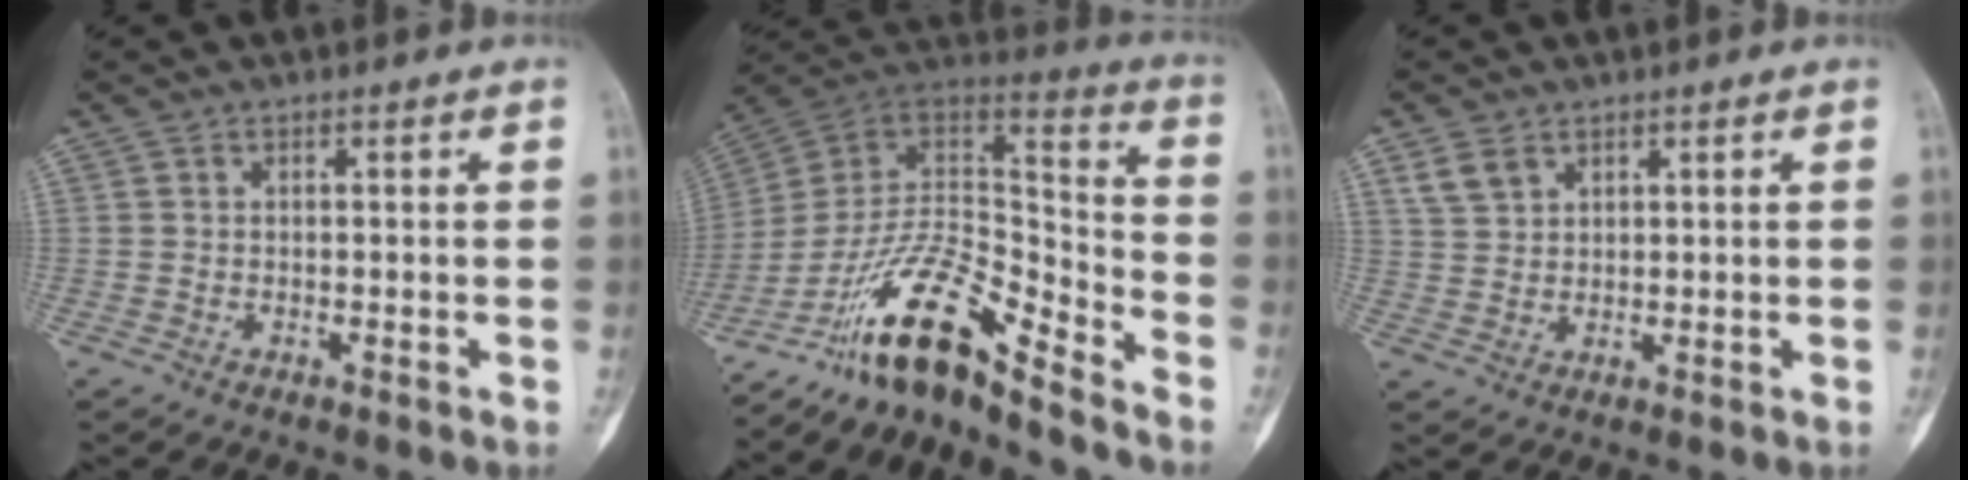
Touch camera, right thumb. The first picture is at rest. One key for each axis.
{"total": 16.9, "fx": -13.2, "fy": 4.1, "fz": 9.7, "tx": -0.162, "ty": 0.110, "tz": -0.243}
{"total": 3.9, "fx": 2.4, "fy": 2.6, "fz": 1.7, "tx": -0.027, "ty": -0.007, "tz": 0.055}